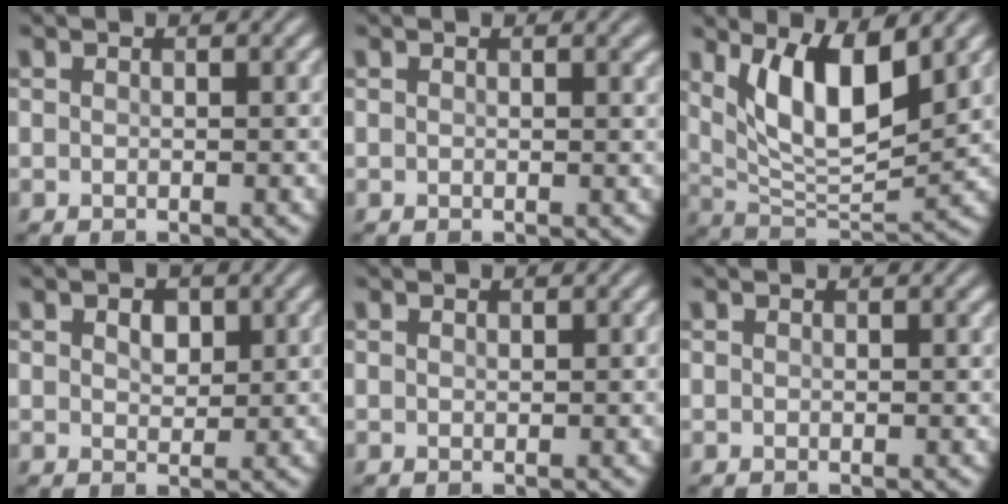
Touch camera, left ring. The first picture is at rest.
{"total": 1.0, "force": [0.6, 0.3, 0.7], "torque": [-0.003, 0.003, 0.008]}
{"total": 7.9, "force": [3.3, 2.9, 6.6], "torque": [-0.122, -0.017, 0.062]}
{"total": 1.8, "force": [0.8, 1.2, 1.2], "torque": [-0.020, 0.000, 0.013]}
{"total": 0.0}
{"total": 0.0}